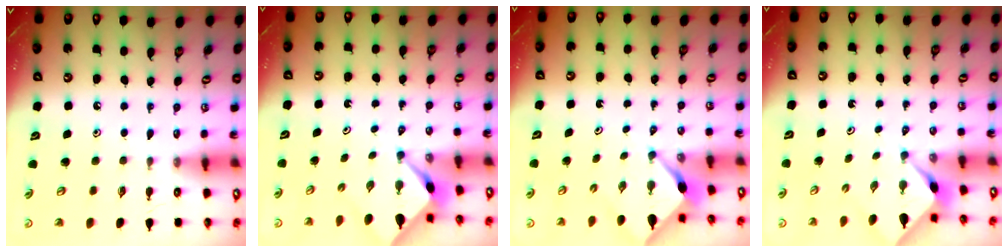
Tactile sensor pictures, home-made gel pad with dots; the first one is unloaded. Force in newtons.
{"total": 2.5, "press": 2.5, "slide": 0.3}
{"total": 2.6, "press": 2.5, "slide": 0.3}
{"total": 2.1, "press": 2.1, "slide": 0.2}